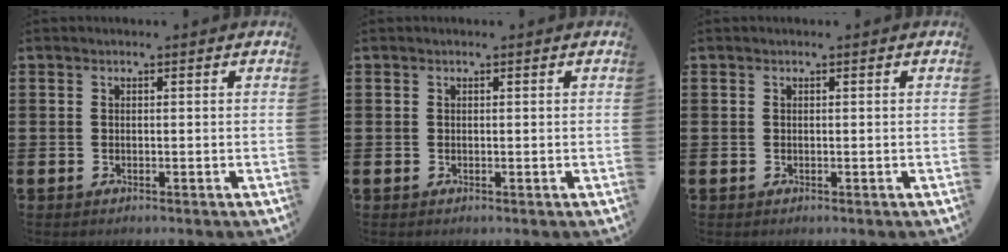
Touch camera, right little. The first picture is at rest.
{"total": 0.0}
{"total": 0.0}